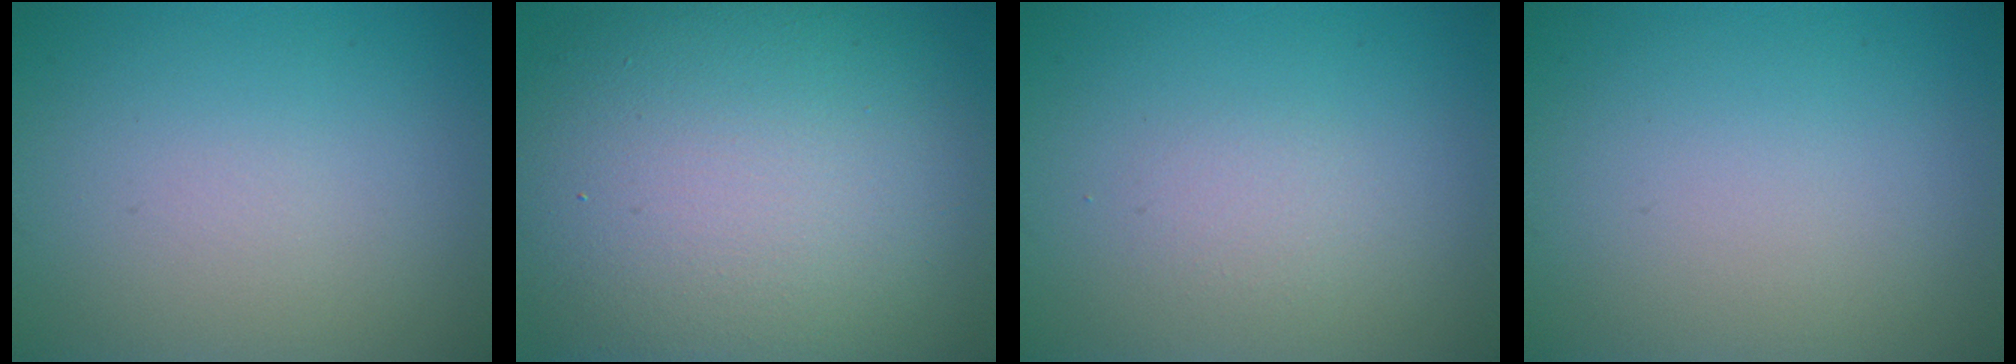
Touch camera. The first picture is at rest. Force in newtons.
{"total": 16.2, "press": 16.1, "slide": 1.0}
{"total": 1.1, "press": 1.1, "slide": 0.0}
{"total": 0.0}